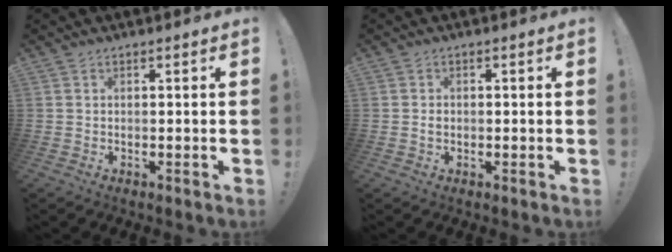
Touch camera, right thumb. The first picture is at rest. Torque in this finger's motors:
{"motor_torque": [-0.11, 0.01, 0.05, -0.07, 0.00]}